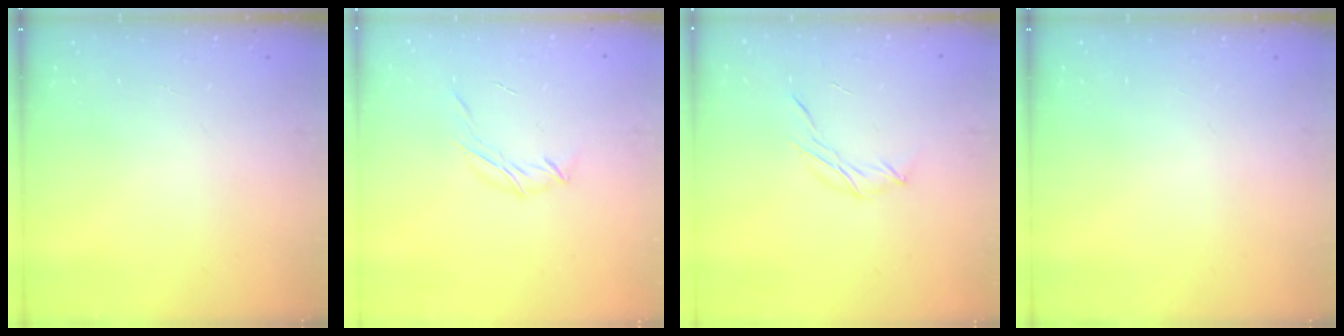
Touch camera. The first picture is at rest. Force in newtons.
{"total": 8.0, "press": 7.9, "slide": 1.6}
{"total": 6.2, "press": 6.1, "slide": 1.2}
{"total": 0.0}